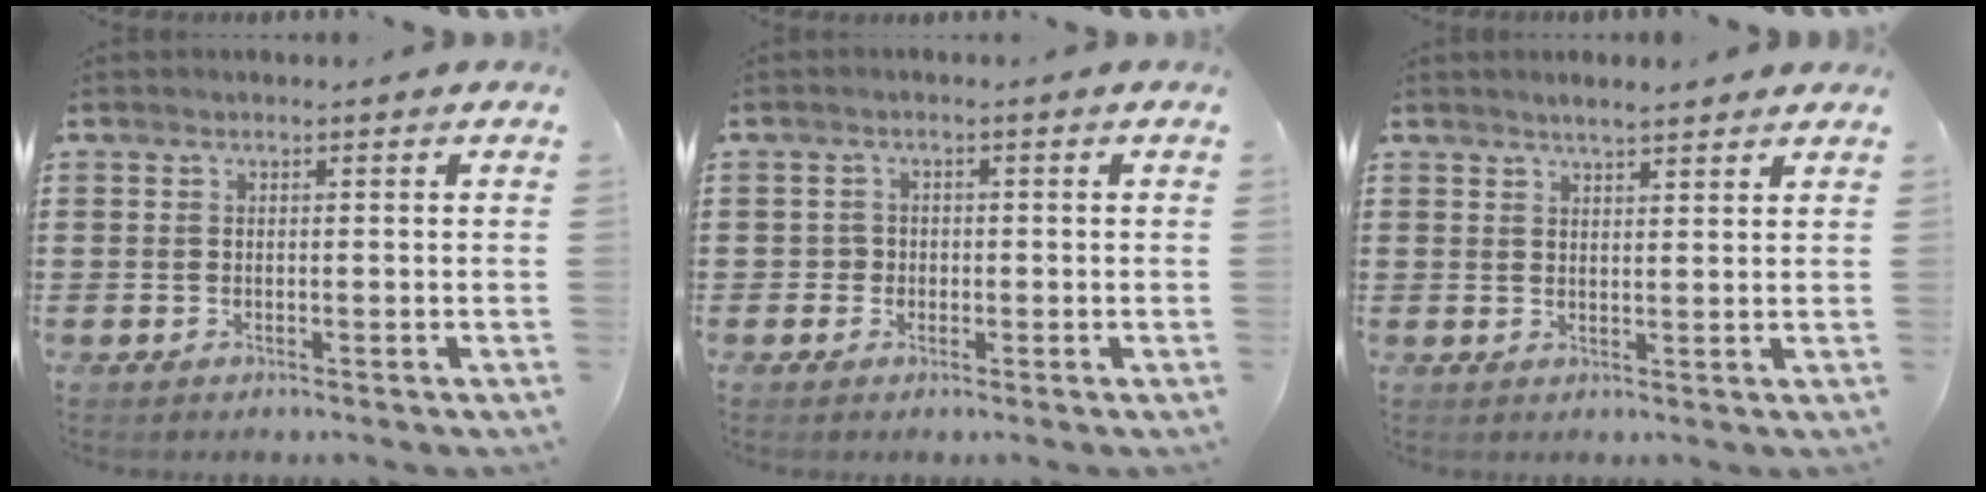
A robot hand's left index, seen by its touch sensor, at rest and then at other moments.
{"total": 1.6, "force": [-0.2, 1.5, 0.4], "torque": [-0.014, 0.004, -0.007]}
{"total": 2.4, "force": [2.2, 0.1, 0.8], "torque": [-0.020, 0.002, 0.042]}